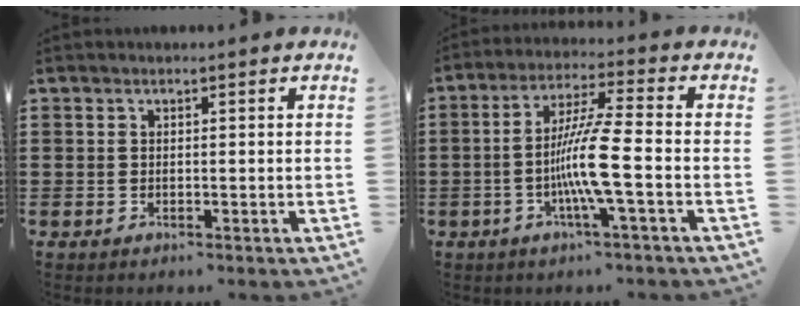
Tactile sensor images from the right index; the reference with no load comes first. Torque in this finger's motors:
{"motor_torque": [2.14, 0.00, 0.80, 0.13]}